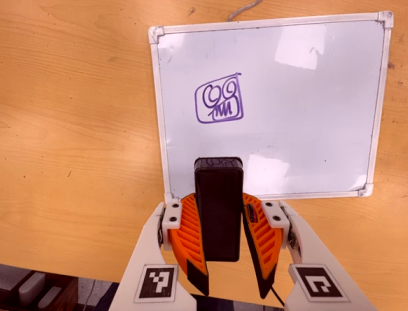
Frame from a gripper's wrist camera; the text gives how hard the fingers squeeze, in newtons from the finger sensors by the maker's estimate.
{"total": 11.1, "left": 8.6, "right": 13.6}